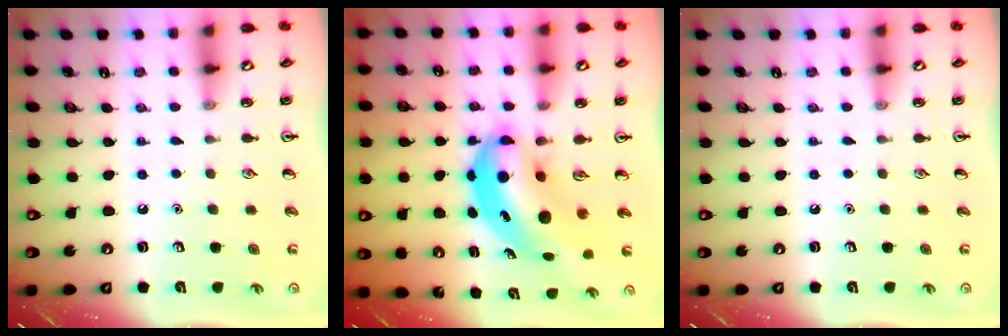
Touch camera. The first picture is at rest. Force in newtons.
{"total": 8.8, "press": 8.5, "slide": 2.3}
{"total": 0.0}